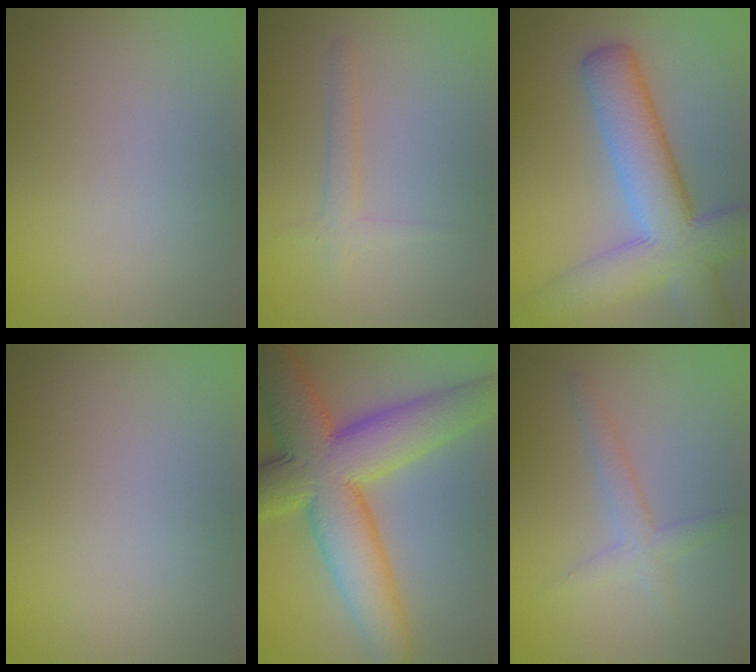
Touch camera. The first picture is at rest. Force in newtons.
{"total": 1.4, "press": 1.4, "slide": 0.1}
{"total": 9.7, "press": 9.7, "slide": 0.5}
{"total": 0.0}
{"total": 12.0, "press": 12.0, "slide": 0.4}
{"total": 2.0, "press": 2.0, "slide": 0.1}